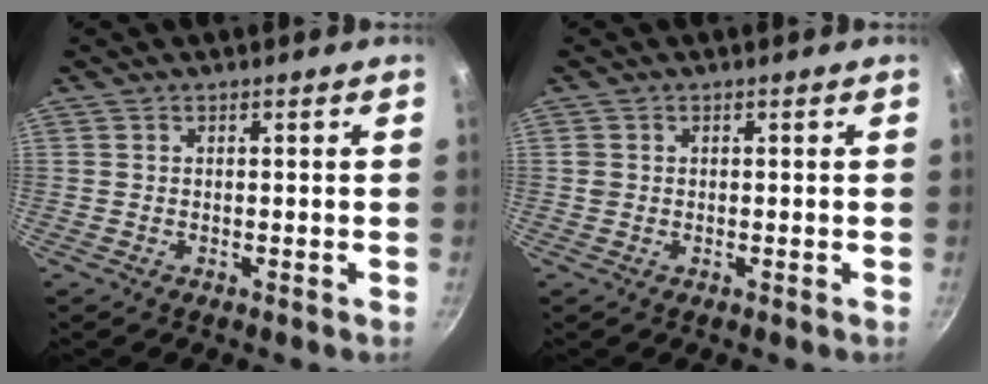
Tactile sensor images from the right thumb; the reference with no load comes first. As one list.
[{"total": 1.1, "force": [0.0, 1.1, 0.4], "torque": [-0.004, 0.003, 0.000]}]